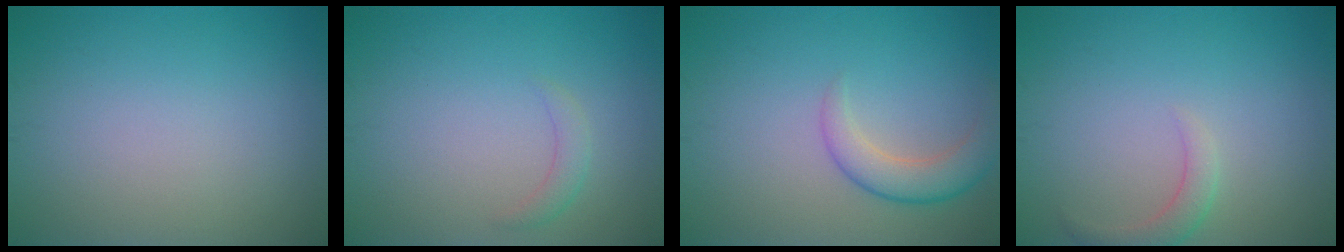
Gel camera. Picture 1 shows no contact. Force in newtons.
{"total": 1.3, "press": 1.3, "slide": 0.1}
{"total": 3.4, "press": 3.4, "slide": 0.2}
{"total": 1.9, "press": 1.8, "slide": 0.1}